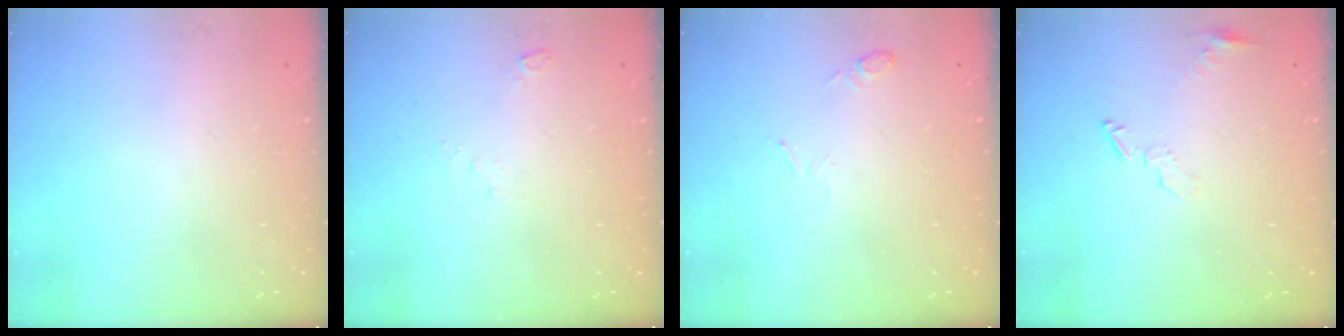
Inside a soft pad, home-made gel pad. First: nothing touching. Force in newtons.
{"total": 3.0, "press": 2.1, "slide": 2.1}
{"total": 13.2, "press": 5.8, "slide": 11.9}
{"total": 4.8, "press": 4.8, "slide": 0.2}